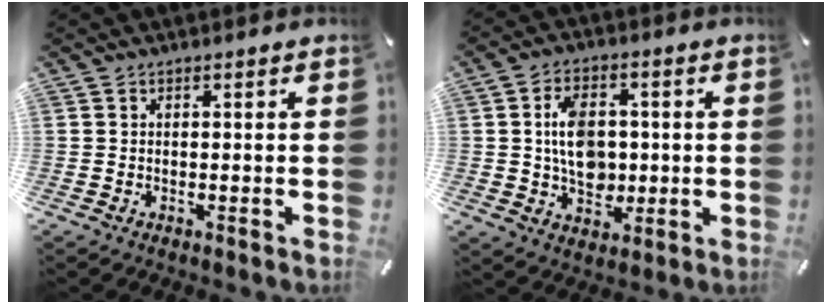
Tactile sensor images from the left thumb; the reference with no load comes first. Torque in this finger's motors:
{"motor_torque": [1.78, 1.80, 1.17, 0.08, 0.28]}